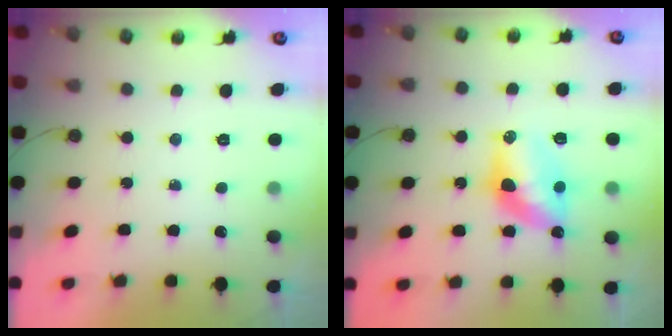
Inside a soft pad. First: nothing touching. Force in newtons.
{"total": 10.8, "press": 10.8, "slide": 0.8}